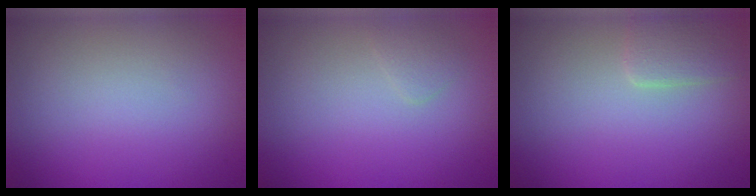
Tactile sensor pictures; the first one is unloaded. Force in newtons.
{"total": 0.8, "press": 0.8, "slide": 0.1}
{"total": 2.1, "press": 2.1, "slide": 0.1}